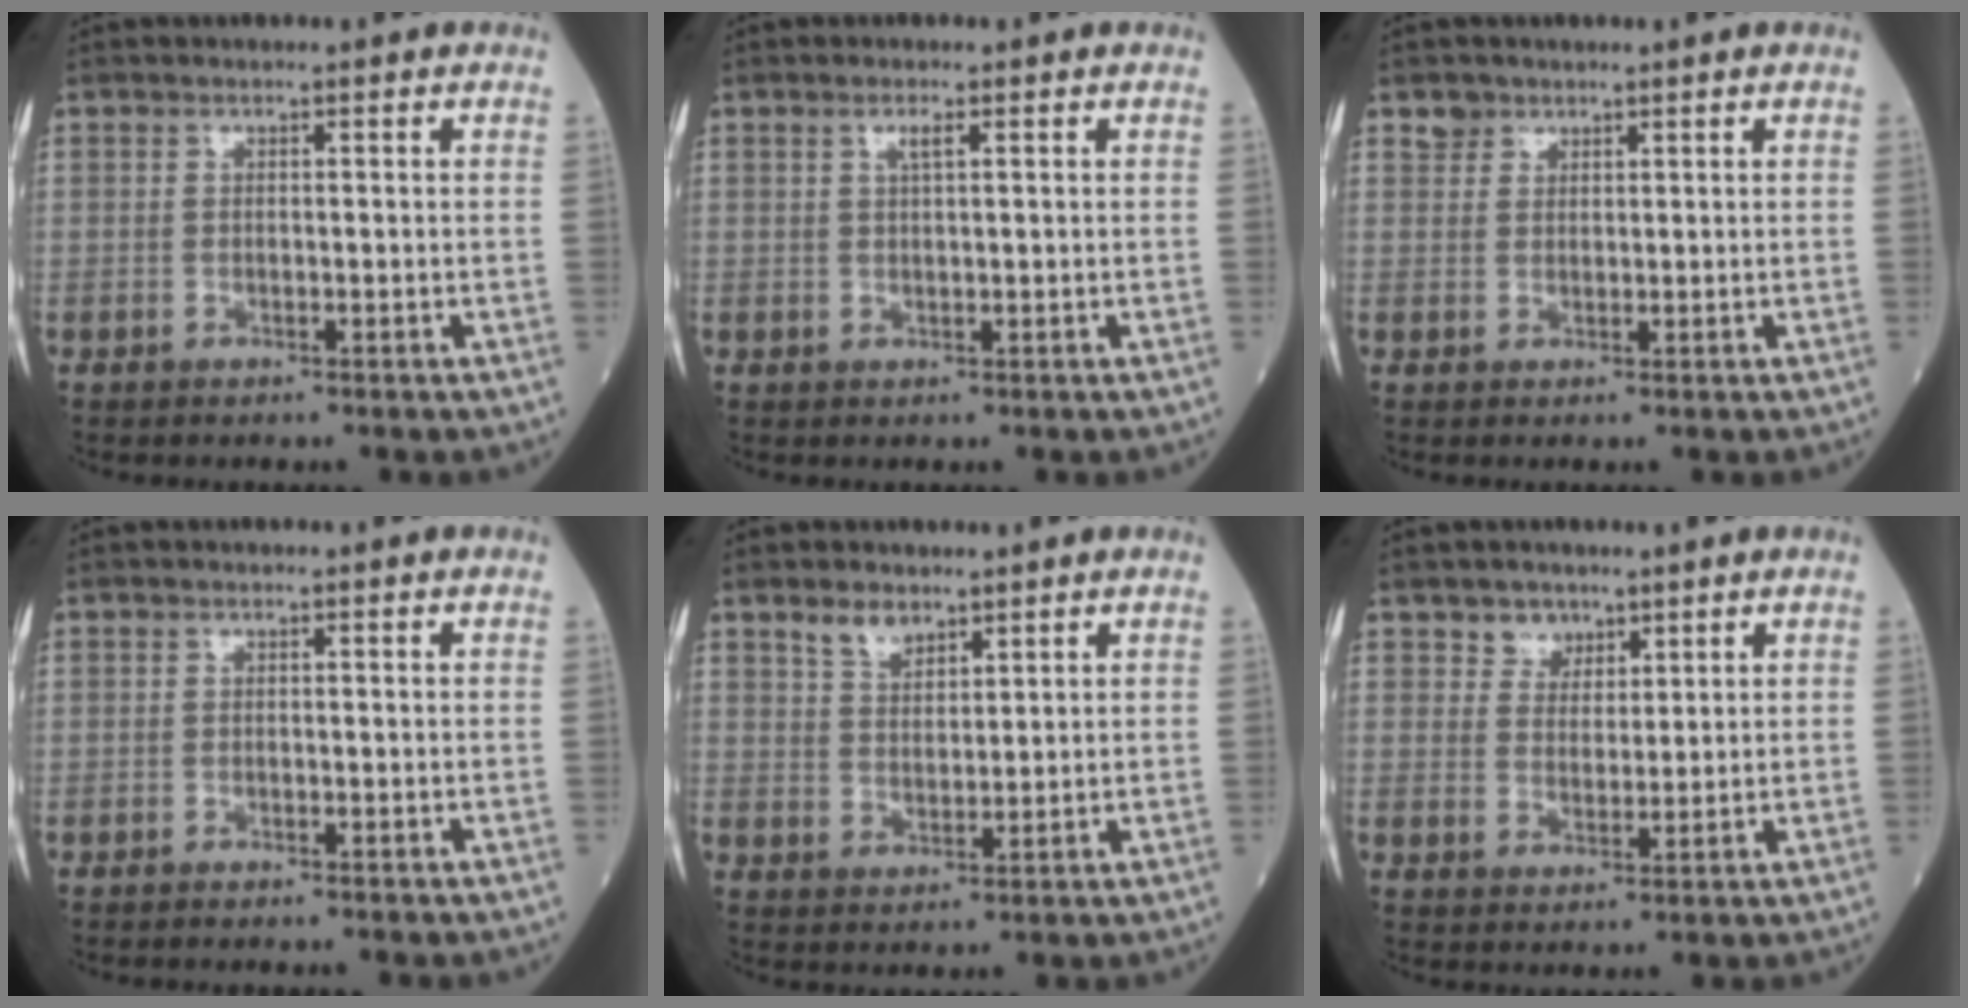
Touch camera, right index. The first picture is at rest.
{"total": 1.5, "force": [0.7, 0.1, 1.3], "torque": [-0.028, 0.000, 0.013]}
{"total": 1.6, "force": [1.1, 1.1, -0.1], "torque": [0.009, 0.005, 0.014]}
{"total": 0.8, "force": [-0.8, 0.0, 0.2], "torque": [-0.006, -0.001, -0.013]}
{"total": 3.8, "force": [2.9, 1.8, 1.7], "torque": [-0.034, 0.000, 0.060]}
{"total": 3.5, "force": [2.4, 2.4, 0.5], "torque": [-0.003, 0.000, 0.040]}